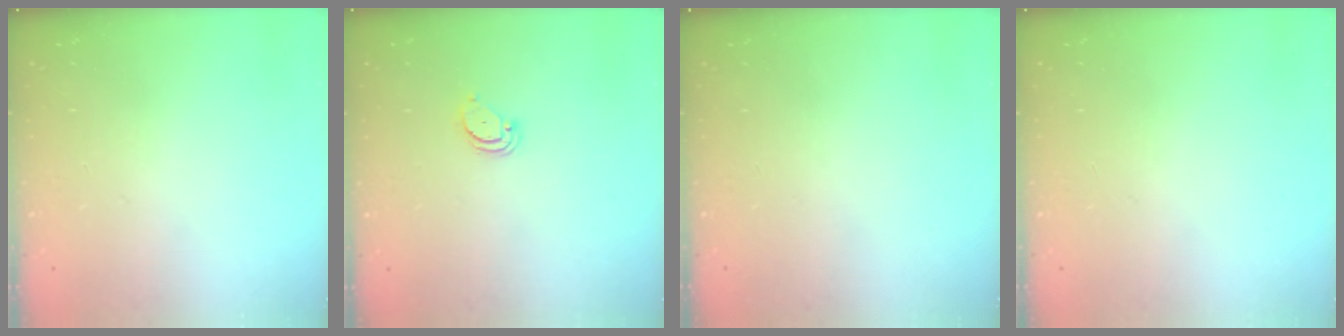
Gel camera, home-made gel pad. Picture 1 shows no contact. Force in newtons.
{"total": 2.1, "press": 2.1, "slide": 0.1}
{"total": 0.0}
{"total": 0.0}